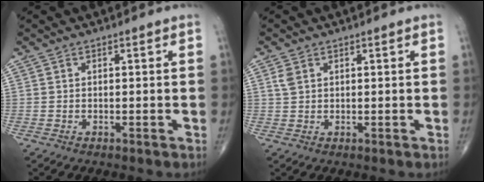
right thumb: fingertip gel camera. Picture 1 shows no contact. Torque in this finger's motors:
{"motor_torque": [-0.15, 0.13, 0.00, -0.03, 0.09]}